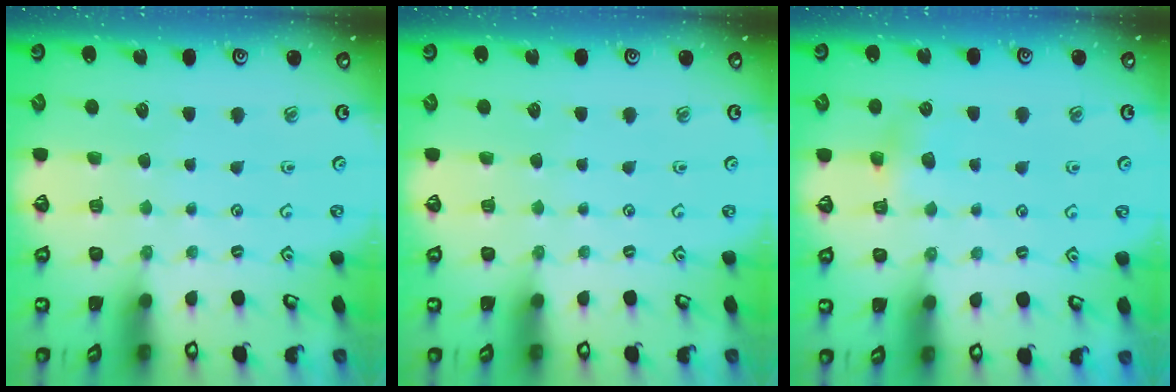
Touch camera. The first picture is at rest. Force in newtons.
{"total": 0.0}
{"total": 4.4, "press": 4.3, "slide": 0.3}